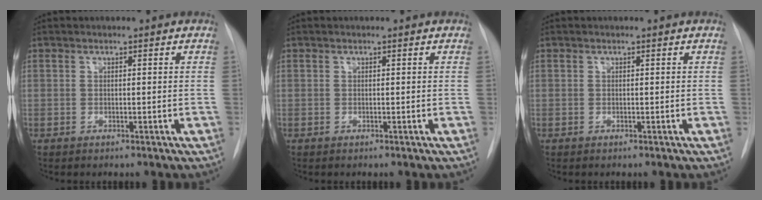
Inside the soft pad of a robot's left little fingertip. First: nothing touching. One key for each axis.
{"total": 0.0}
{"total": 0.0}